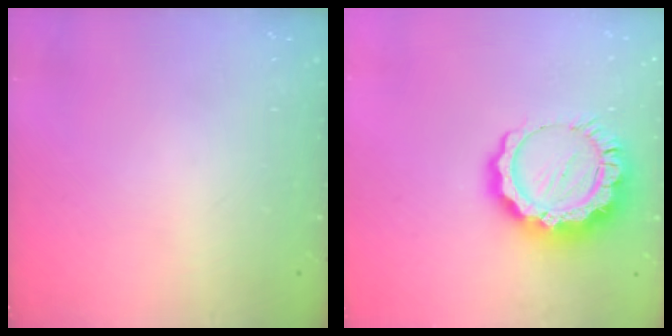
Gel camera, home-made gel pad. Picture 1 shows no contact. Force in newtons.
{"total": 14.3, "press": 14.2, "slide": 1.4}